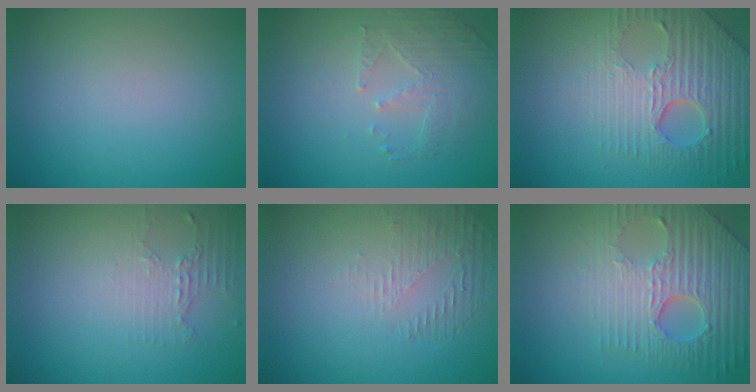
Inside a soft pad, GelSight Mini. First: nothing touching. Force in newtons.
{"total": 2.2, "press": 1.8, "slide": 1.2}
{"total": 5.4, "press": 4.8, "slide": 2.4}
{"total": 1.9, "press": 1.4, "slide": 1.3}
{"total": 1.7, "press": 0.6, "slide": 1.6}
{"total": 8.1, "press": 5.7, "slide": 5.7}